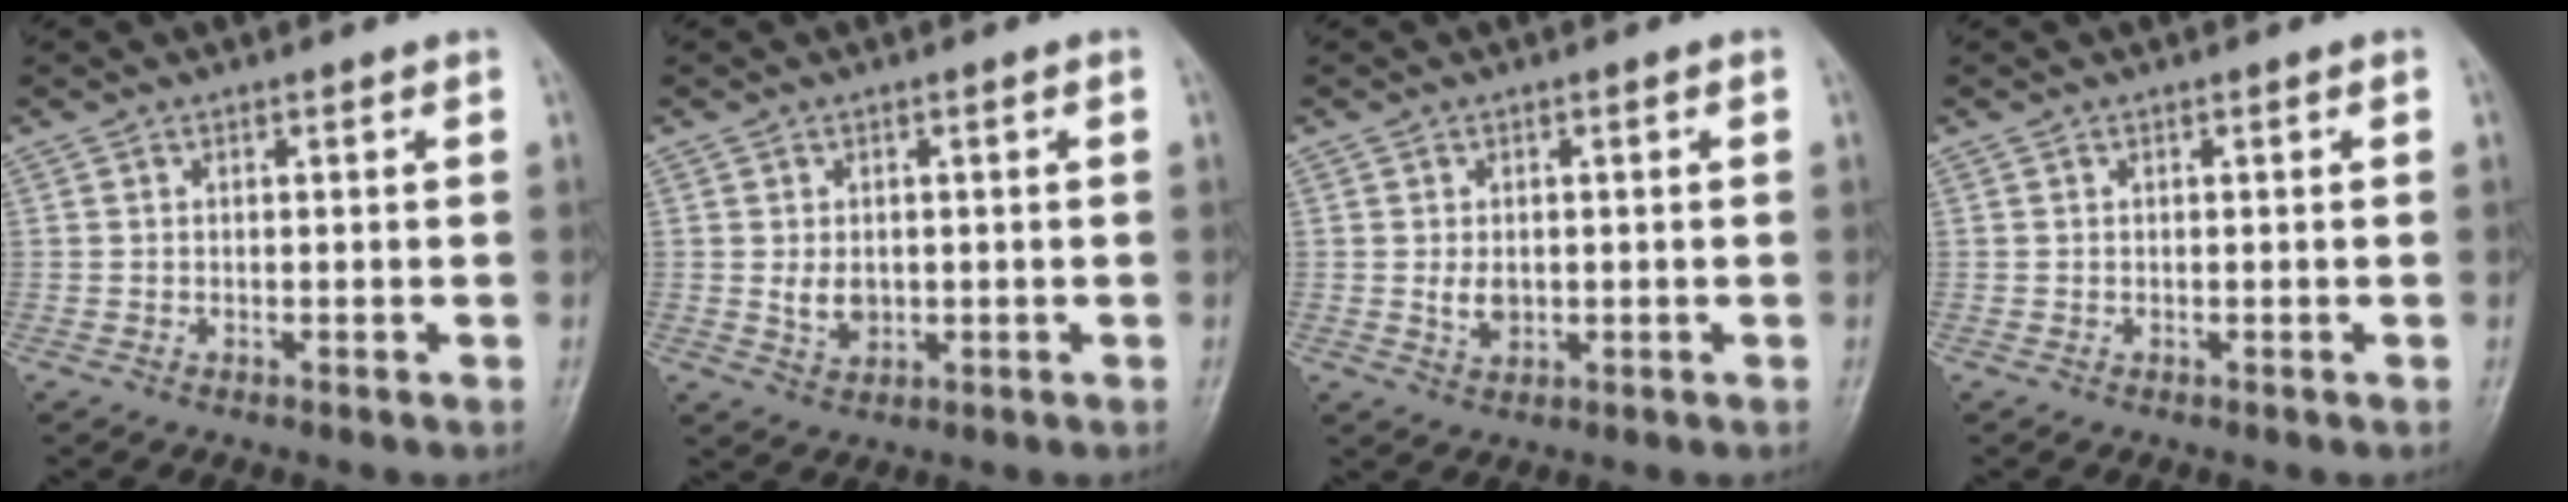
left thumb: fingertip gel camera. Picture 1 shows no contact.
{"total": 3.4, "force": [-0.1, 2.6, 2.2], "torque": [-0.026, -0.005, 0.006]}
{"total": 2.8, "force": [-0.1, 2.1, 1.9], "torque": [-0.026, -0.002, 0.003]}
{"total": 0.0}